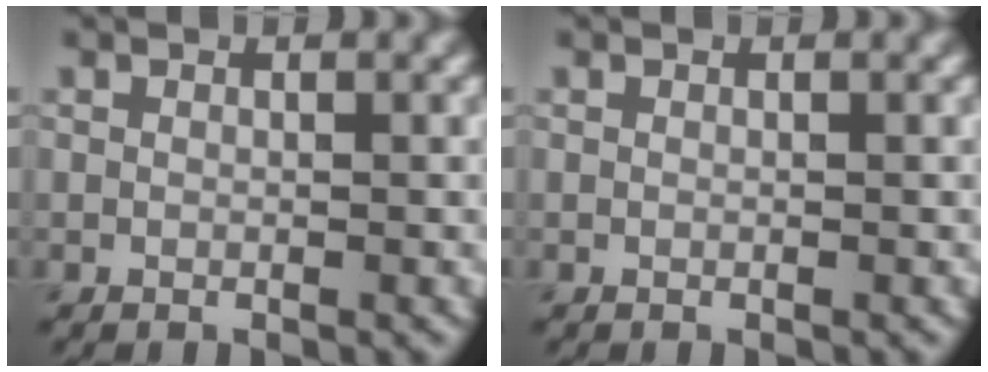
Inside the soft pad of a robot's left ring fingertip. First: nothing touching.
{"total": 0.0}